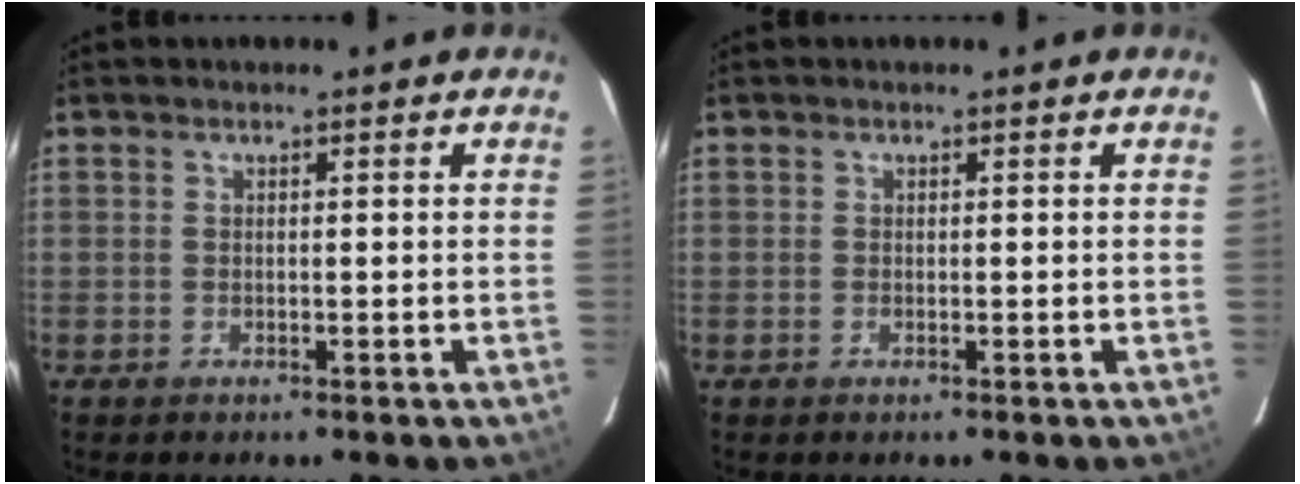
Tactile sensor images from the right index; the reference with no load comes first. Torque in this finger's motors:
{"motor_torque": [0.22, 0.20, 0.02, 0.01]}